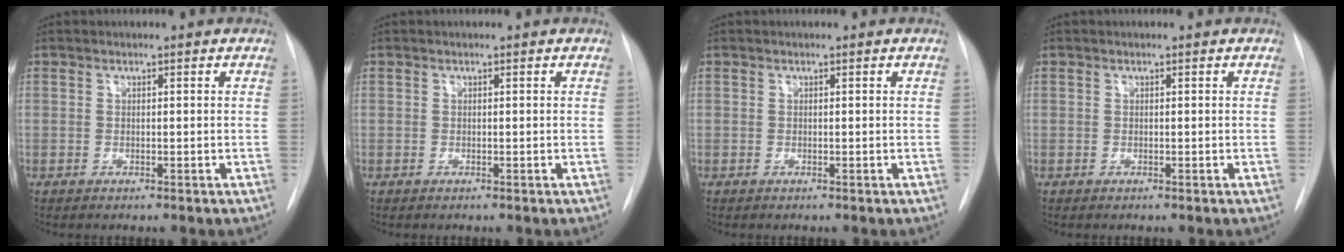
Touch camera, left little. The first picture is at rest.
{"total": 0.0}
{"total": 0.0}
{"total": 0.0}